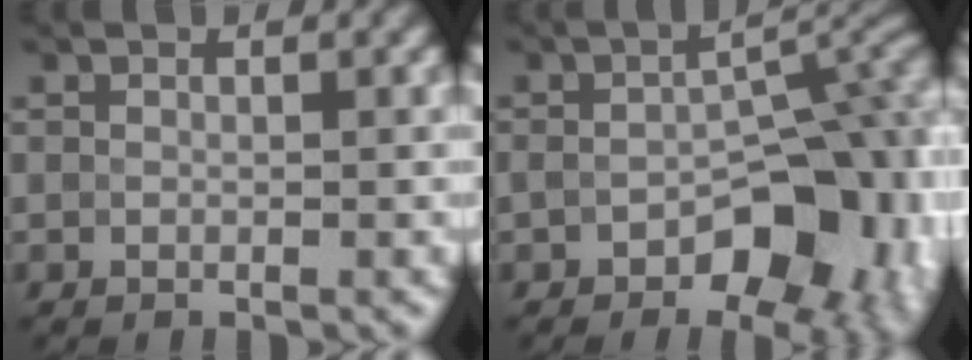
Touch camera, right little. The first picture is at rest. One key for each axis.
{"total": 10.1, "fx": -2.8, "fy": 5.7, "fz": 7.8, "tx": -0.097, "ty": -0.002, "tz": -0.040}